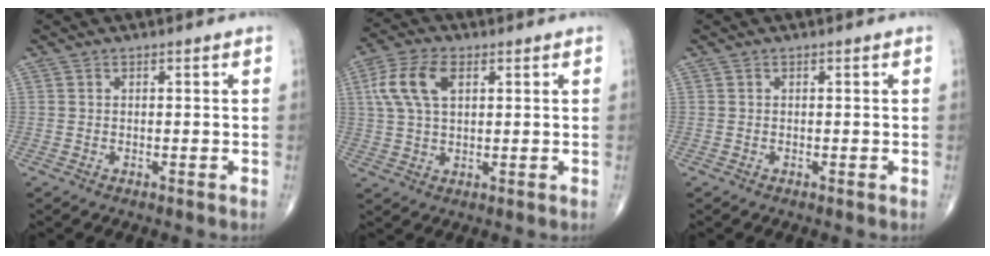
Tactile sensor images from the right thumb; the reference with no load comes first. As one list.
[{"total": 9.1, "force": [2.8, 5.0, 7.1], "torque": [-0.151, 0.011, 0.052]}, {"total": 0.0}]